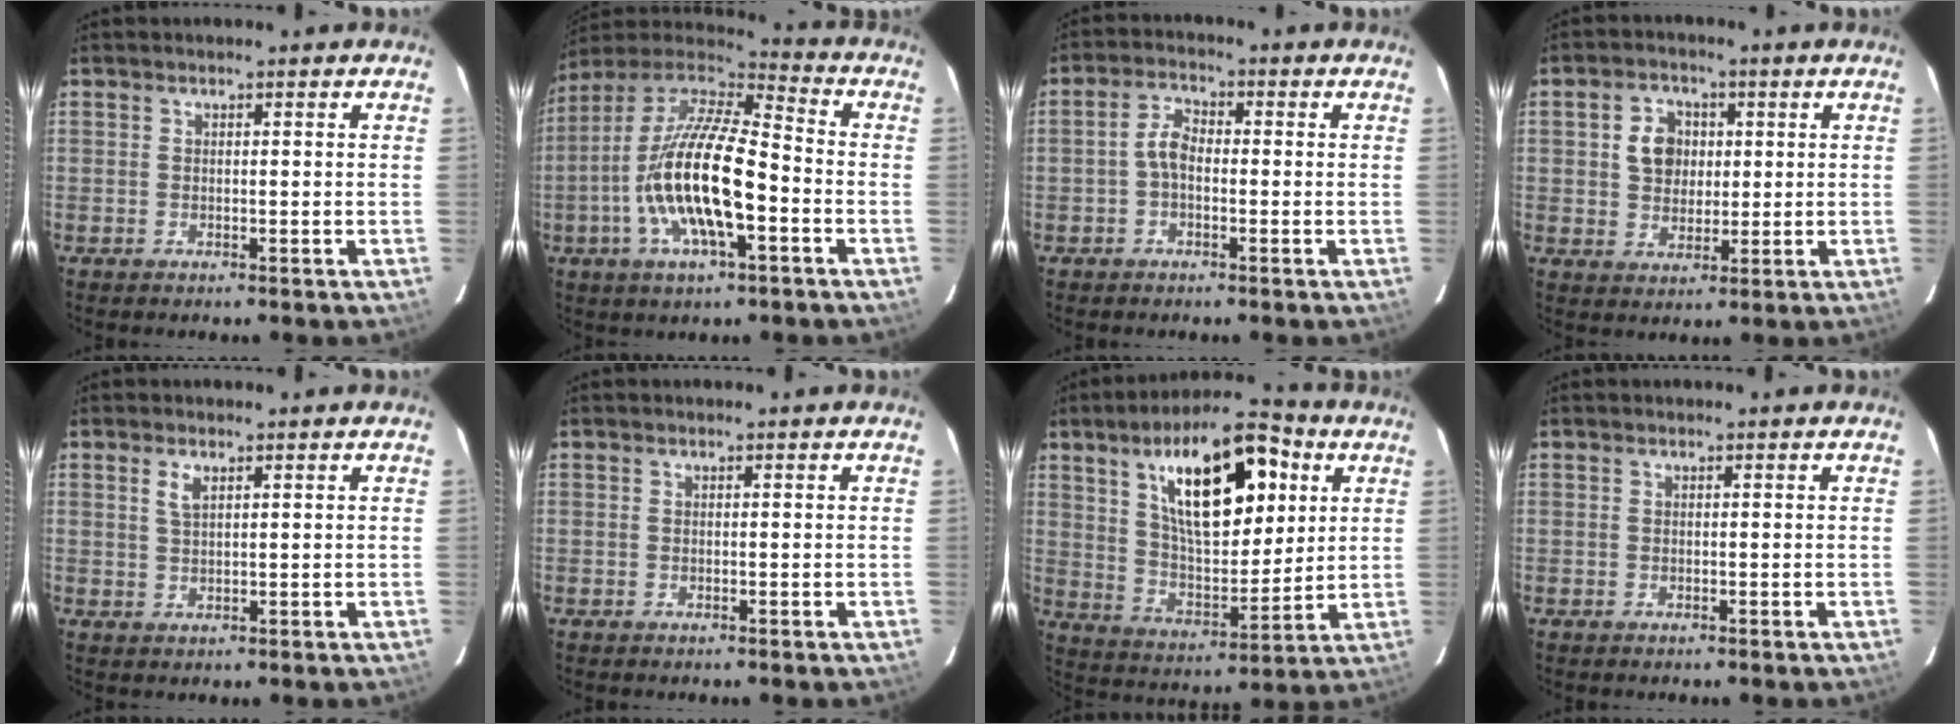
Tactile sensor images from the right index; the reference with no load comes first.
{"total": 19.8, "force": [-5.5, 6.2, 18.0], "torque": [-0.344, -0.016, -0.108]}
{"total": 3.5, "force": [-0.9, 2.0, 2.7], "torque": [-0.056, 0.014, -0.019]}
{"total": 6.4, "force": [1.2, 5.4, 3.3], "torque": [-0.060, 0.018, 0.026]}
{"total": 2.3, "force": [1.2, 1.0, 1.7], "torque": [-0.034, 0.002, 0.022]}
{"total": 0.0}
{"total": 20.7, "force": [8.5, 8.9, 16.6], "torque": [-0.277, 0.026, 0.149]}
{"total": 0.0}